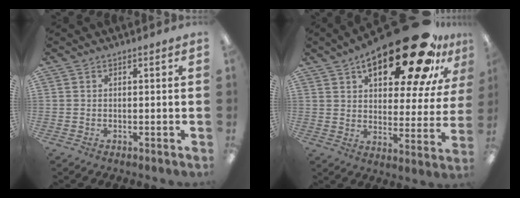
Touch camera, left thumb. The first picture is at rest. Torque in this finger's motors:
{"motor_torque": [0.21, 1.23, 1.36, -1.41, 0.14]}